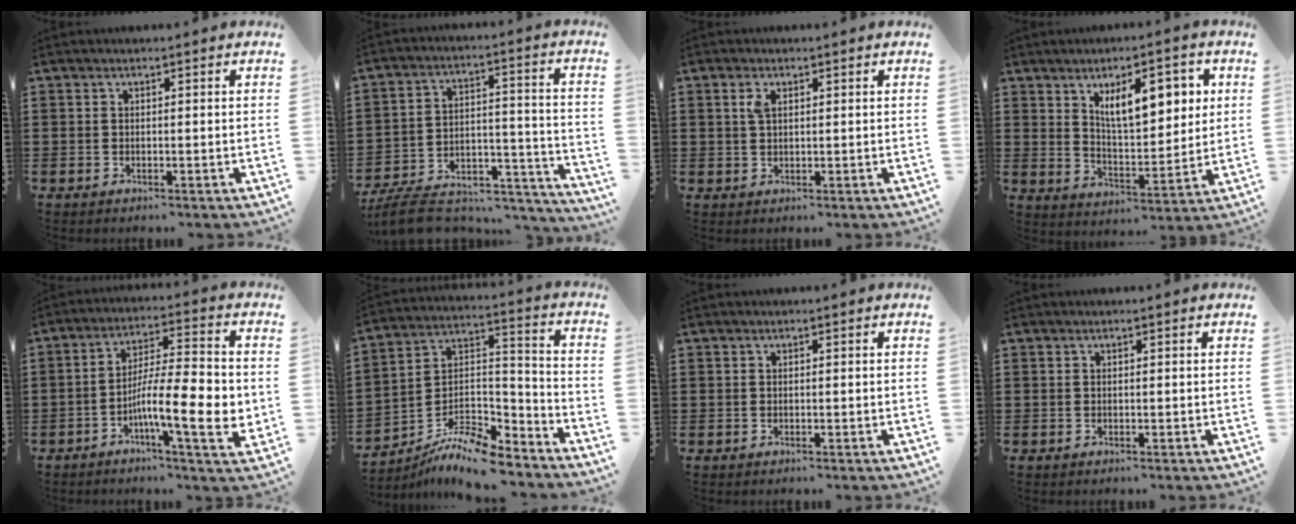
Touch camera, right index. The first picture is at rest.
{"total": 9.7, "force": [-8.6, 2.6, 3.6], "torque": [-0.058, 0.027, -0.162]}
{"total": 2.1, "force": [0.8, 1.0, 1.7], "torque": [-0.038, 0.005, 0.012]}
{"total": 9.5, "force": [4.0, 4.0, 7.6], "torque": [-0.117, -0.004, 0.062]}
{"total": 12.7, "force": [-2.9, 2.5, 12.1], "torque": [-0.216, -0.010, -0.055]}
{"total": 10.1, "force": [-8.5, 3.0, 4.5], "torque": [-0.088, 0.024, -0.169]}
{"total": 0.0}
{"total": 0.0}